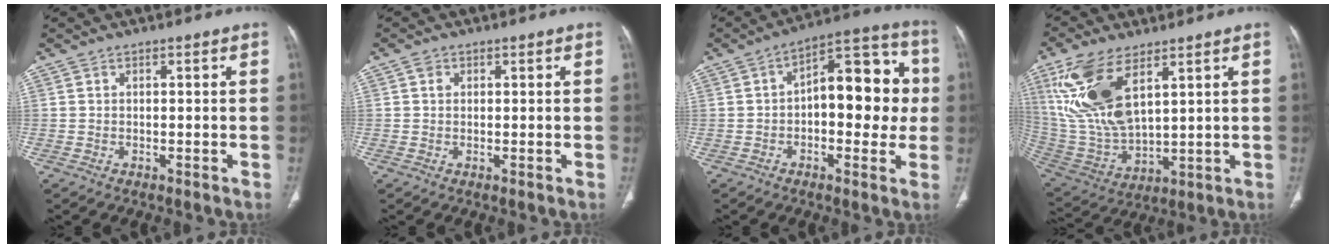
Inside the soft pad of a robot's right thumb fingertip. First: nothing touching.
{"total": 1.2, "force": [0.4, 1.0, 0.6], "torque": [-0.006, 0.000, 0.005]}
{"total": 16.4, "force": [0.5, 8.5, 14.0], "torque": [-0.145, 0.037, 0.000]}
{"total": 17.3, "force": [7.7, 8.0, 13.3], "torque": [-0.277, -0.026, 0.166]}